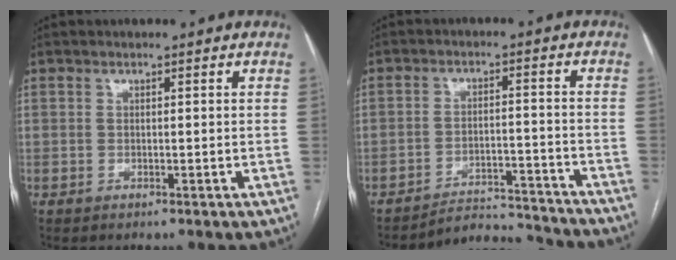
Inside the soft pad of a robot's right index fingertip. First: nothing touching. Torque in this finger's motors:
{"motor_torque": [-0.29, -0.22, -0.42, -0.05]}